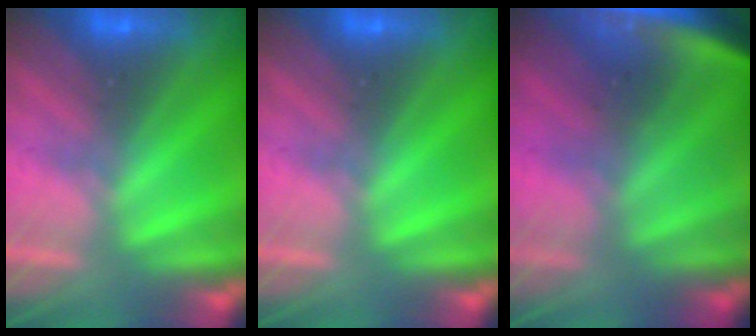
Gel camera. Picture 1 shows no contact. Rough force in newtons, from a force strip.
{"total": 0.0}
{"total": 4.3}